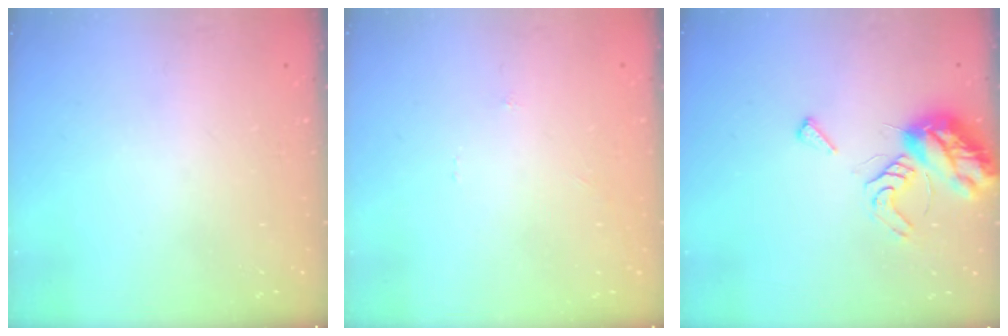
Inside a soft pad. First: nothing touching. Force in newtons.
{"total": 0.0}
{"total": 9.2, "press": 9.1, "slide": 1.1}